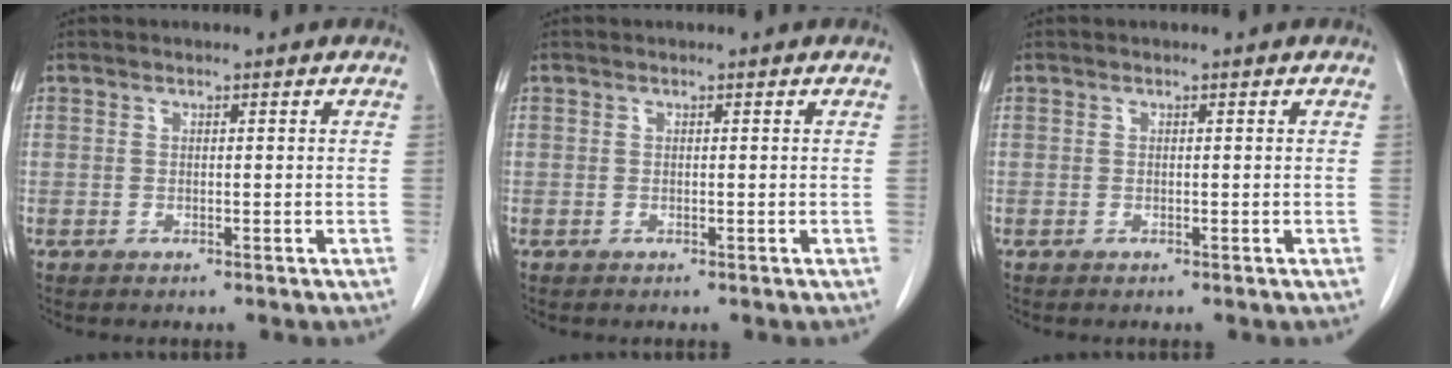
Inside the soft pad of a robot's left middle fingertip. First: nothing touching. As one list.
[{"total": 0.0}, {"total": 0.0}]